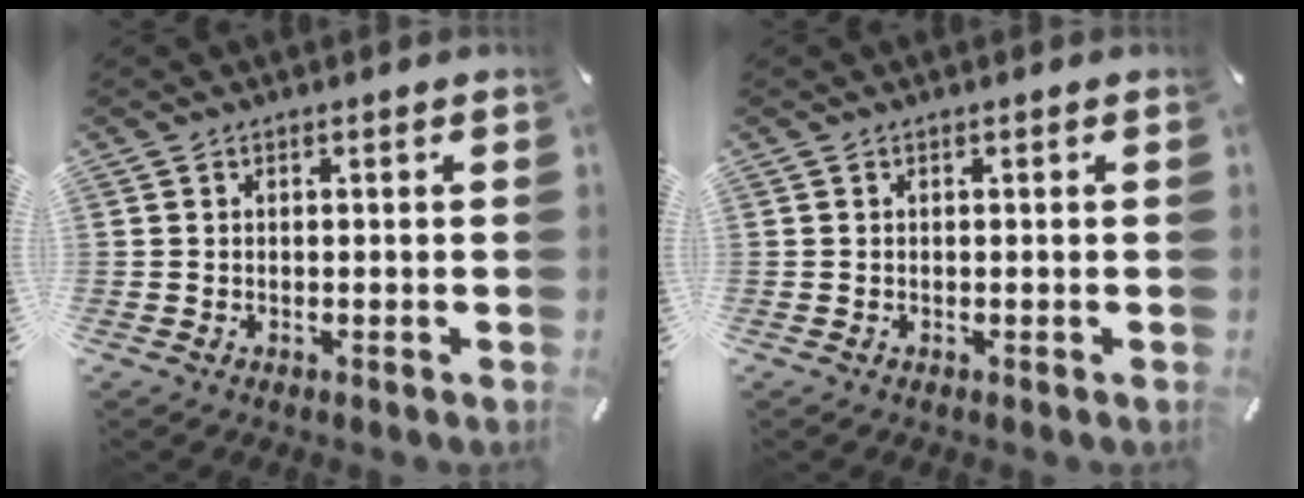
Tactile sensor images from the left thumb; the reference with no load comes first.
{"total": 0.0}